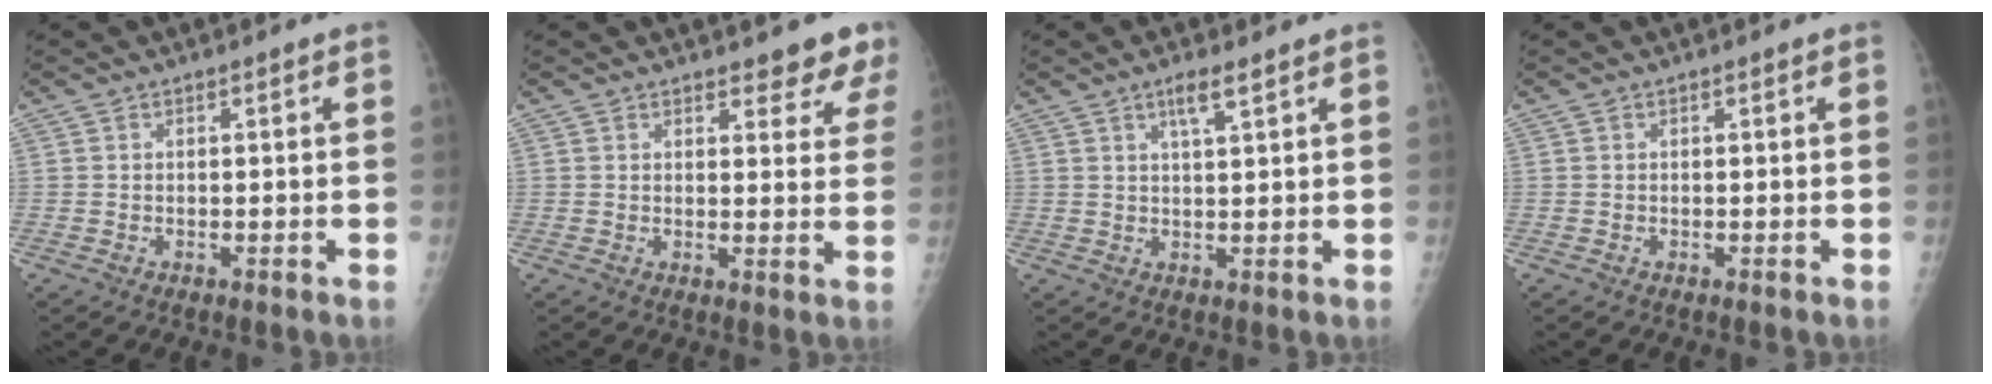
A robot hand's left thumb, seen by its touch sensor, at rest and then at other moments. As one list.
[{"total": 6.1, "force": [5.3, 2.1, 2.0], "torque": [0.011, -0.030, 0.047]}, {"total": 3.6, "force": [2.2, 0.5, 2.9], "torque": [-0.056, -0.009, 0.042]}, {"total": 0.0}]